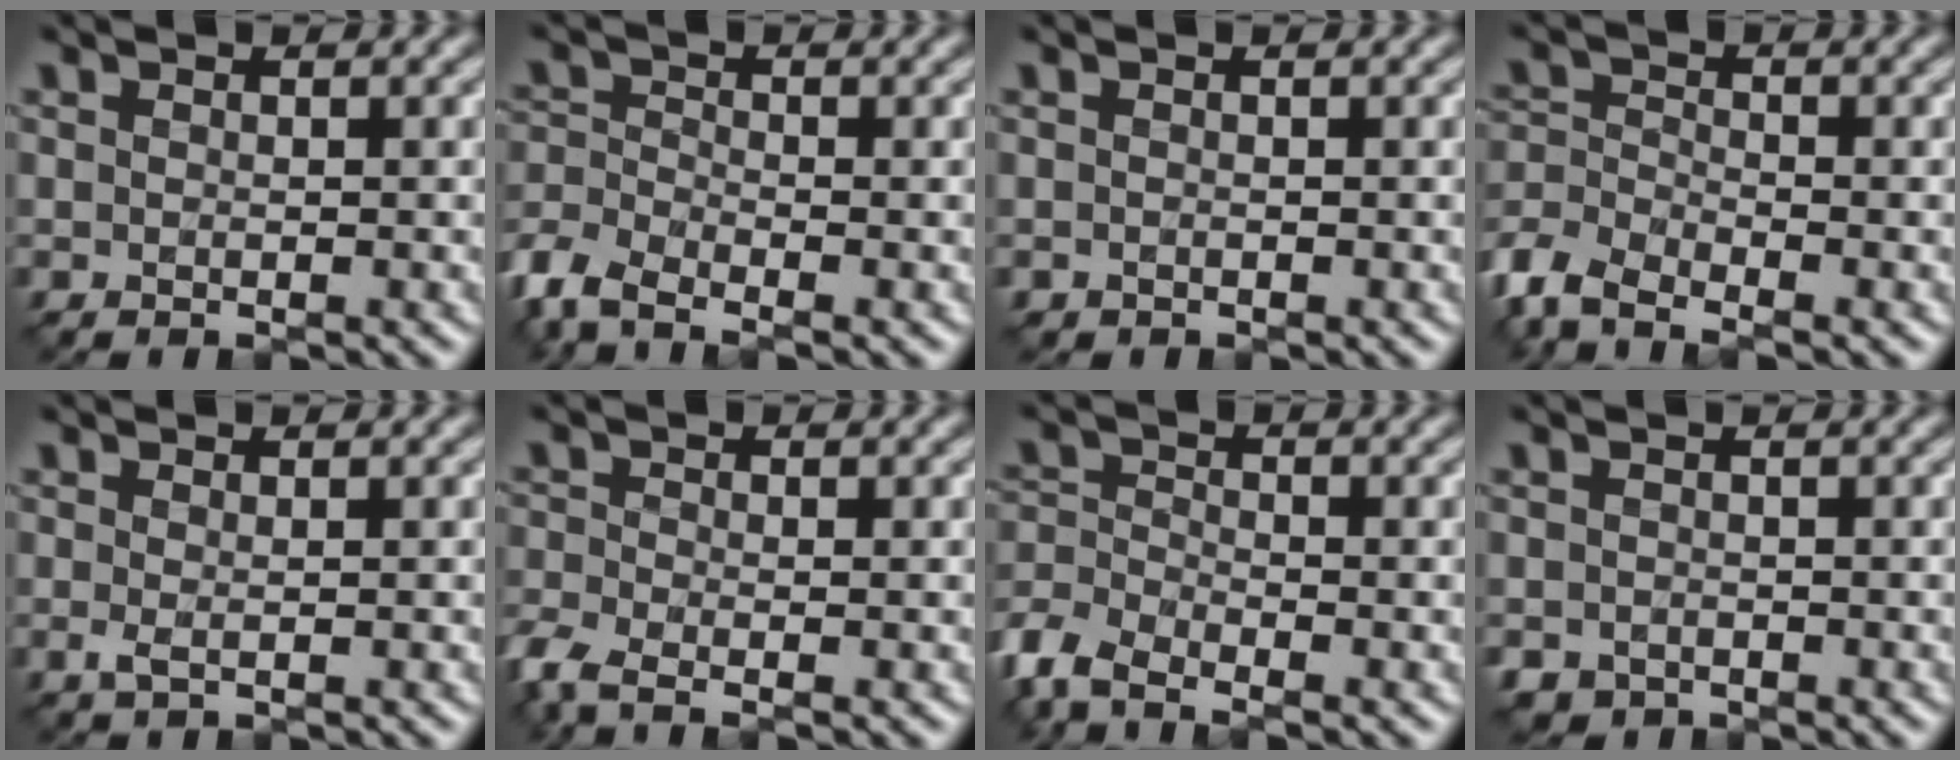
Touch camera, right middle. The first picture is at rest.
{"total": 4.8, "force": [-3.5, 1.8, 2.9], "torque": [-0.065, -0.007, -0.087]}
{"total": 0.0}
{"total": 5.3, "force": [-4.0, 2.0, 2.9], "torque": [-0.062, -0.004, -0.094]}
{"total": 1.0, "force": [-0.1, 0.3, 1.0], "torque": [-0.022, -0.003, -0.002]}
{"total": 3.8, "force": [-2.5, 1.3, 2.5], "torque": [-0.063, -0.013, -0.067]}
{"total": 5.3, "force": [-3.8, 2.1, 3.0], "torque": [-0.067, -0.005, -0.090]}
{"total": 1.2, "force": [-0.8, 0.9, 0.2], "torque": [-0.001, -0.008, -0.018]}